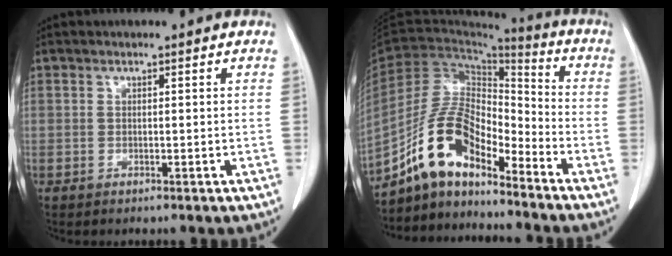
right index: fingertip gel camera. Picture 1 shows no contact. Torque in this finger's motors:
{"motor_torque": [0.32, -0.33, 0.11, -0.03]}